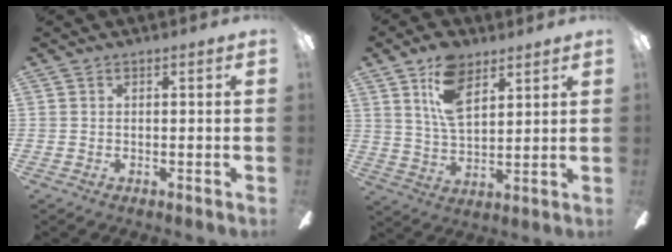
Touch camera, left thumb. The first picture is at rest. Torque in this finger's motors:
{"motor_torque": [0.12, 0.31, 0.11, -0.12, 0.16]}